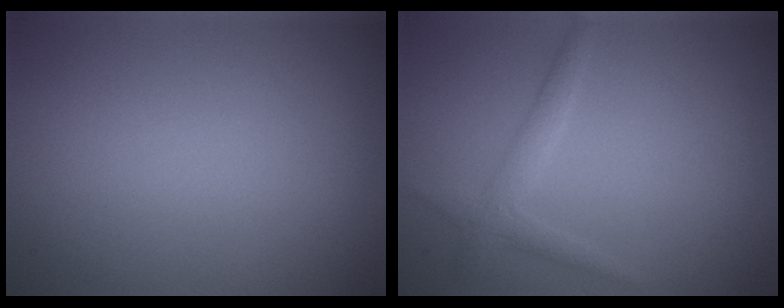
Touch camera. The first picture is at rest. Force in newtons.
{"total": 1.9, "press": 1.9, "slide": 0.2}